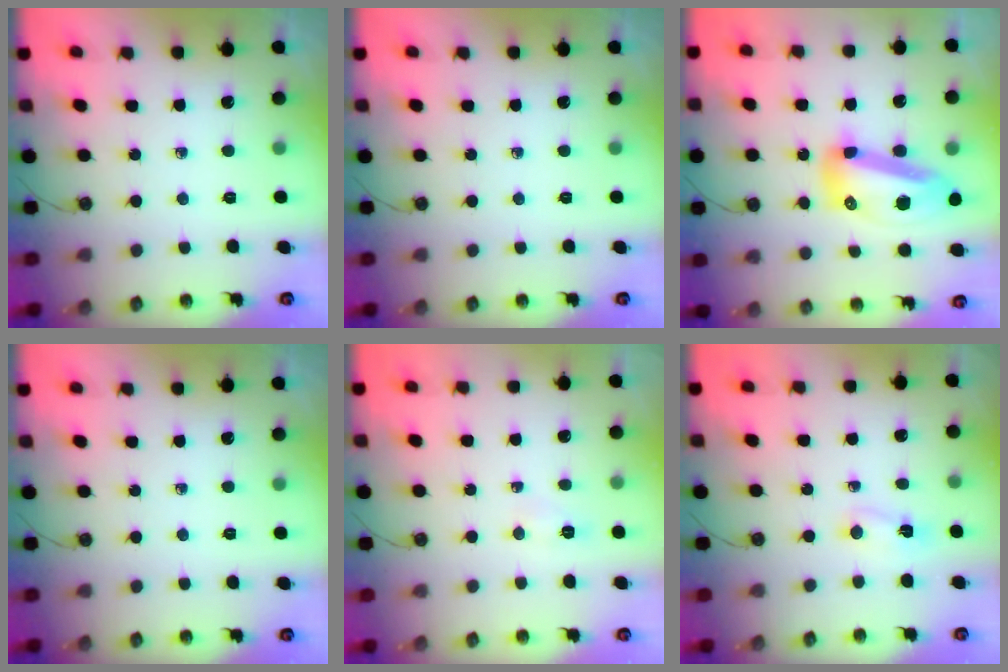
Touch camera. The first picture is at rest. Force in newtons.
{"total": 0.0}
{"total": 16.9, "press": 16.8, "slide": 2.1}
{"total": 0.0}
{"total": 4.4, "press": 4.1, "slide": 1.7}
{"total": 3.3, "press": 3.2, "slide": 0.7}